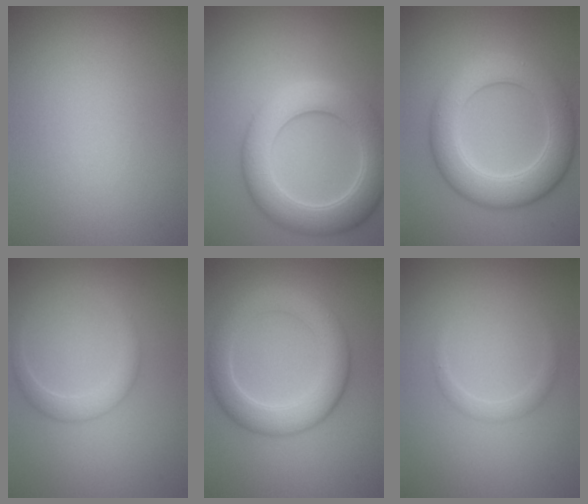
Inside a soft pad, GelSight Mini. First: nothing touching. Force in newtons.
{"total": 6.9, "press": 6.9, "slide": 0.2}
{"total": 7.0, "press": 7.0, "slide": 0.1}
{"total": 2.1, "press": 2.1, "slide": 0.1}
{"total": 5.6, "press": 5.6, "slide": 0.7}
{"total": 1.2, "press": 1.2, "slide": 0.1}